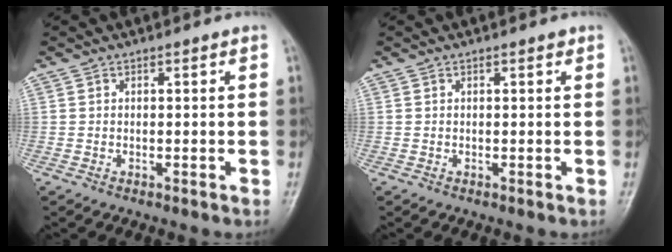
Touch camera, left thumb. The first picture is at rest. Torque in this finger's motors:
{"motor_torque": [0.13, -0.02, 0.16, -0.23, 0.01]}